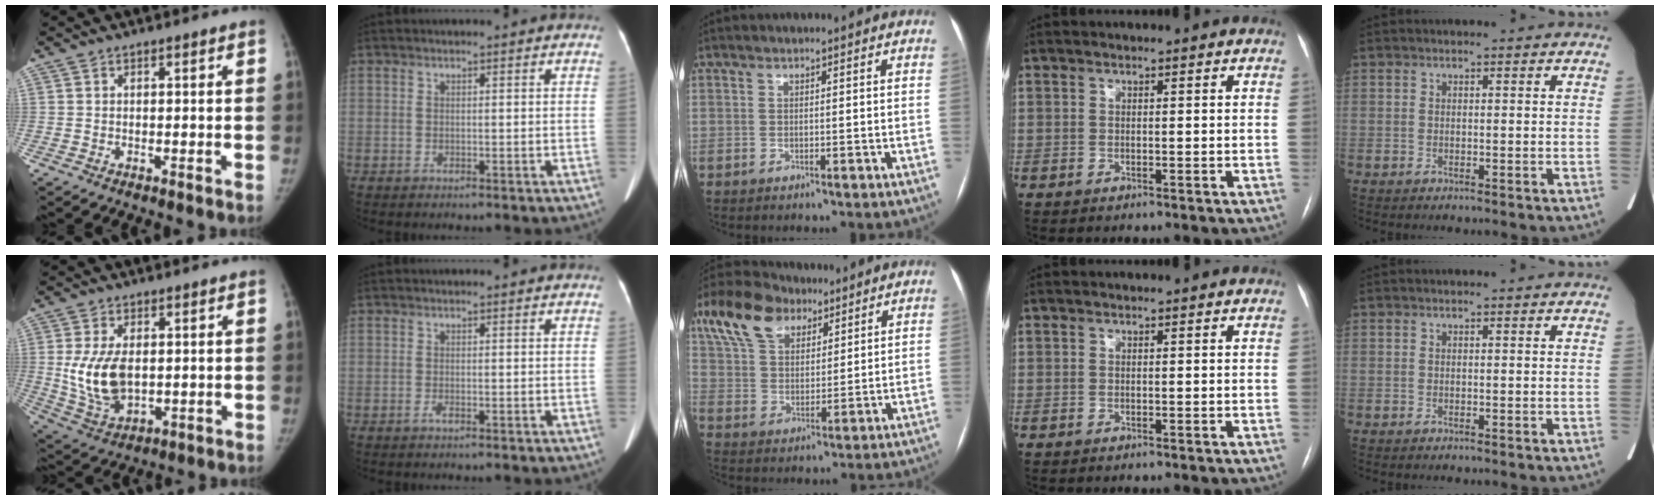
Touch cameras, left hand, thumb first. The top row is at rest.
{"thumb": {"total": 11.0, "force": [0.6, 6.5, 8.8], "torque": [-0.168, -0.013, 0.027]}, "index": {"total": 0.8, "force": [-0.4, 0.1, 0.7], "torque": [-0.020, -0.002, -0.006]}, "middle": {"total": 12.8, "force": [7.8, 7.4, 7.0], "torque": [-0.152, 0.040, 0.145]}}